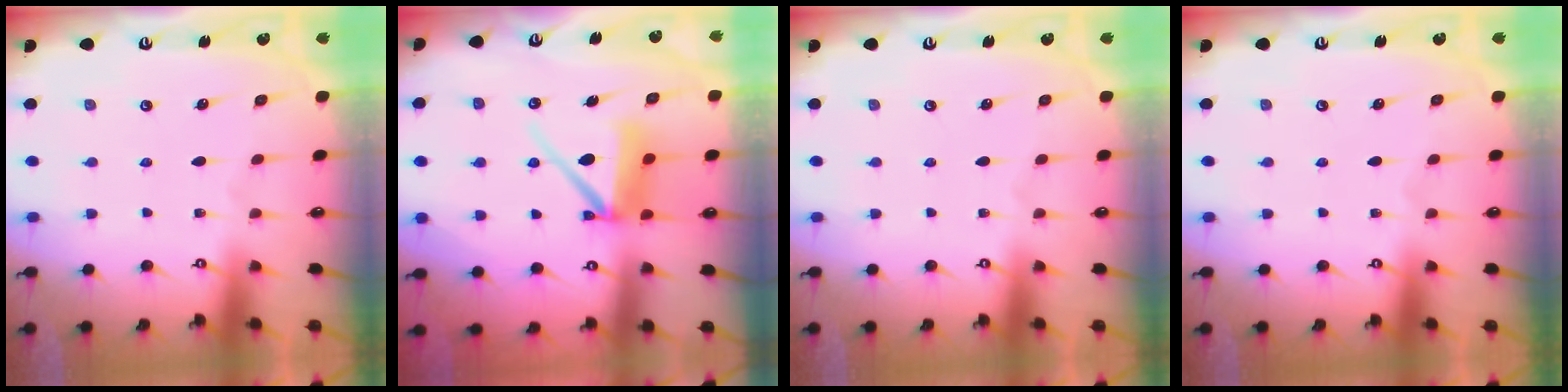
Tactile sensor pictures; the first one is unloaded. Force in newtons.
{"total": 8.6, "press": 8.5, "slide": 1.1}
{"total": 0.0}
{"total": 0.0}